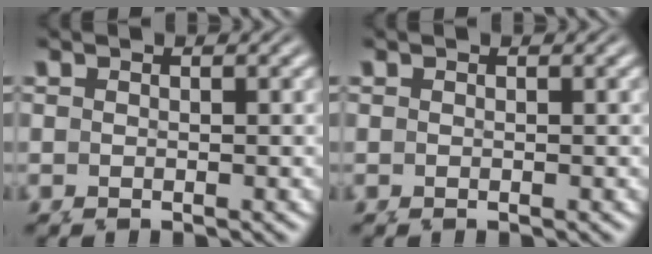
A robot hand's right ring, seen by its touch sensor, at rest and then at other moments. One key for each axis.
{"total": 0.0}